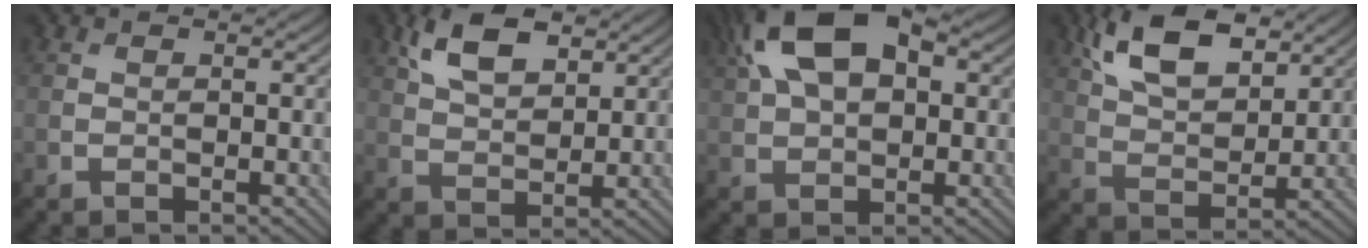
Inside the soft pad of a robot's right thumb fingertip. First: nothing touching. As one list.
[{"total": 7.6, "force": [4.2, 3.8, 5.1], "torque": [-0.110, 0.005, 0.081]}, {"total": 14.6, "force": [5.3, 8.1, 11.0], "torque": [-0.217, 0.048, 0.069]}, {"total": 11.1, "force": [6.2, 5.3, 7.5], "torque": [-0.162, 0.007, 0.118]}]